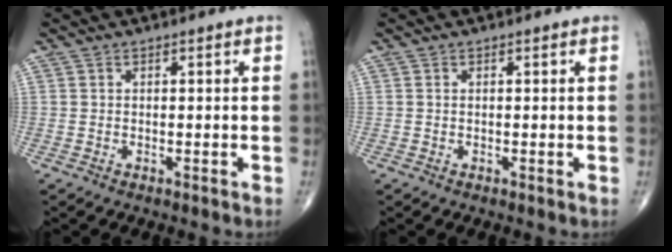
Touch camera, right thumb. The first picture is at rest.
{"total": 0.0}